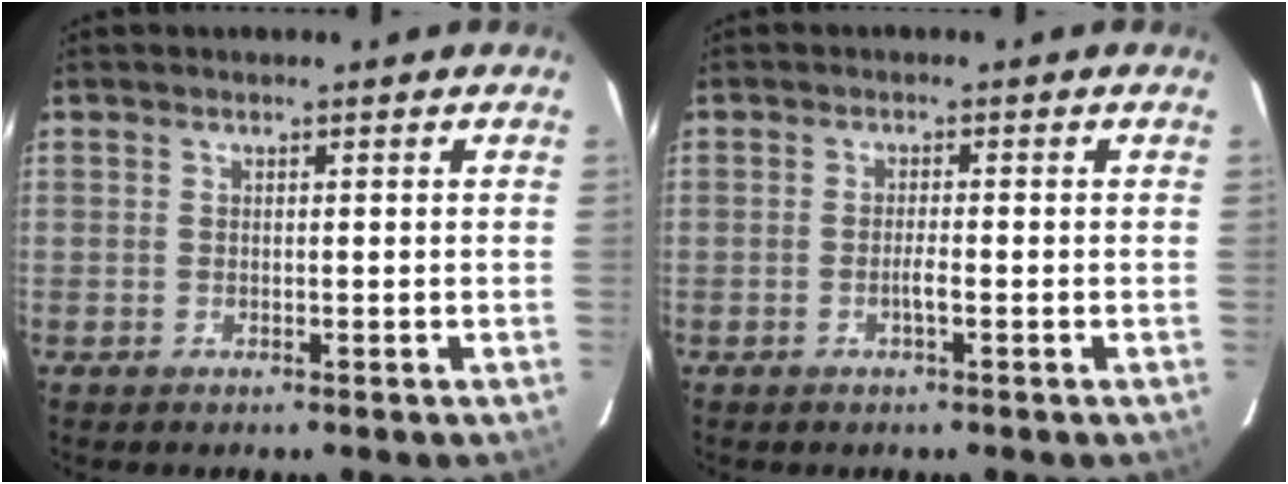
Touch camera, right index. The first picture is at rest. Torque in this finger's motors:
{"motor_torque": [0.25, -0.32, 0.28, 0.05]}